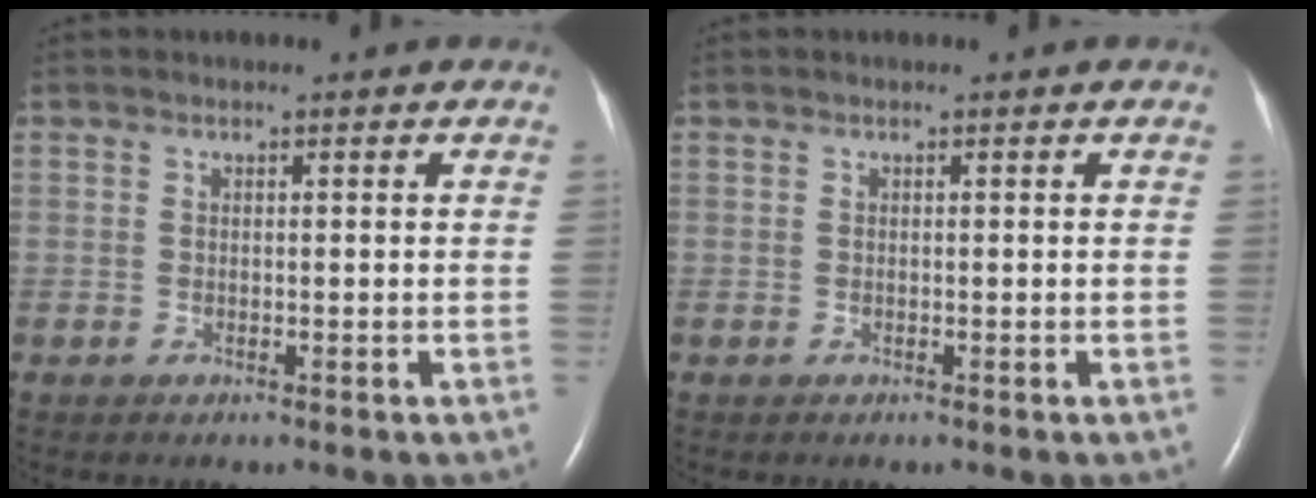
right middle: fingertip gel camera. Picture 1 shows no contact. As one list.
[{"total": 0.0}]